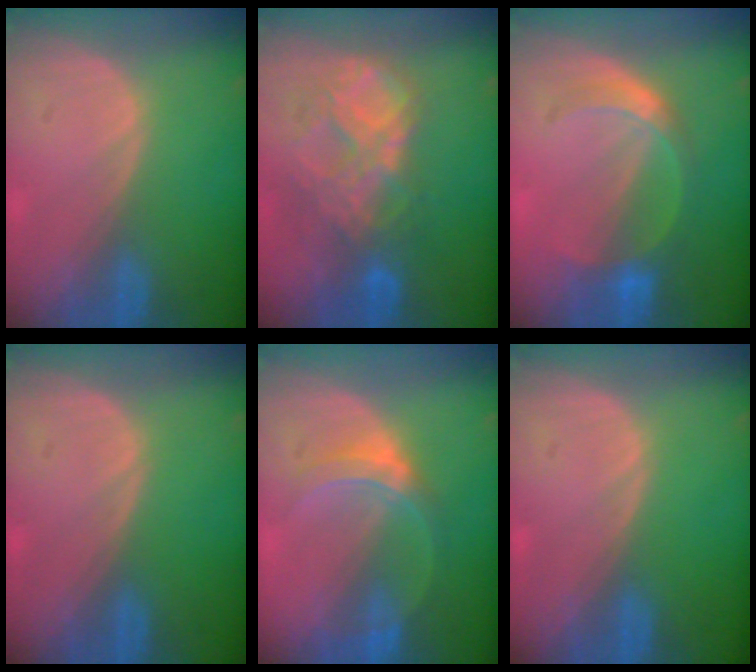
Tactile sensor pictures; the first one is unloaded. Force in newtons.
{"total": 9.0, "press": 7.7, "slide": 4.6}
{"total": 5.5, "press": 5.2, "slide": 1.8}
{"total": 0.0}
{"total": 5.1, "press": 5.0, "slide": 1.1}
{"total": 0.0}